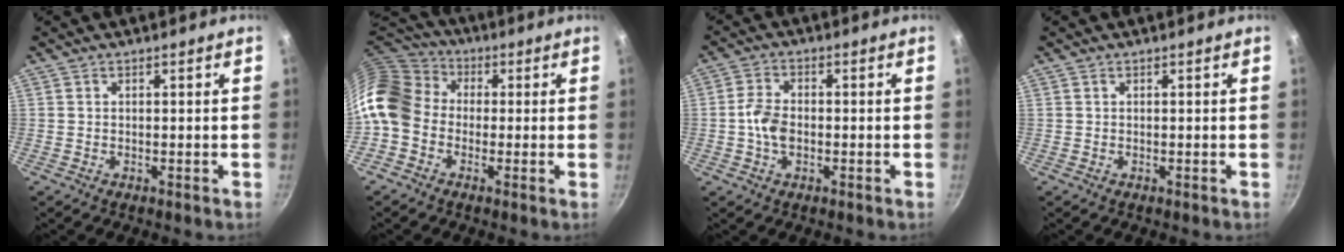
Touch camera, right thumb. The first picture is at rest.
{"total": 15.2, "force": [-0.3, 12.4, 8.8], "torque": [-0.167, 0.038, -0.026]}
{"total": 5.2, "force": [-0.8, 3.3, 3.9], "torque": [-0.079, 0.016, -0.019]}
{"total": 0.0}